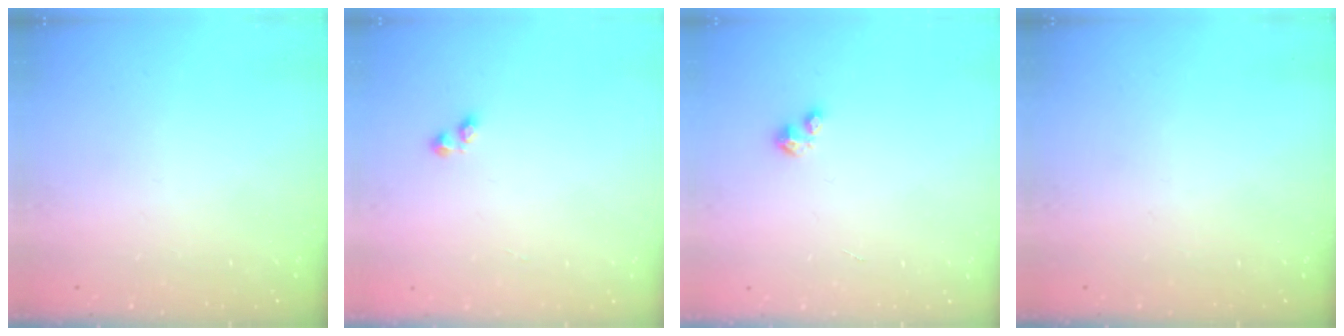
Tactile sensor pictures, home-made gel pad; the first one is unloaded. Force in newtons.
{"total": 1.6, "press": 1.5, "slide": 0.4}
{"total": 2.1, "press": 2.0, "slide": 0.5}
{"total": 0.0}